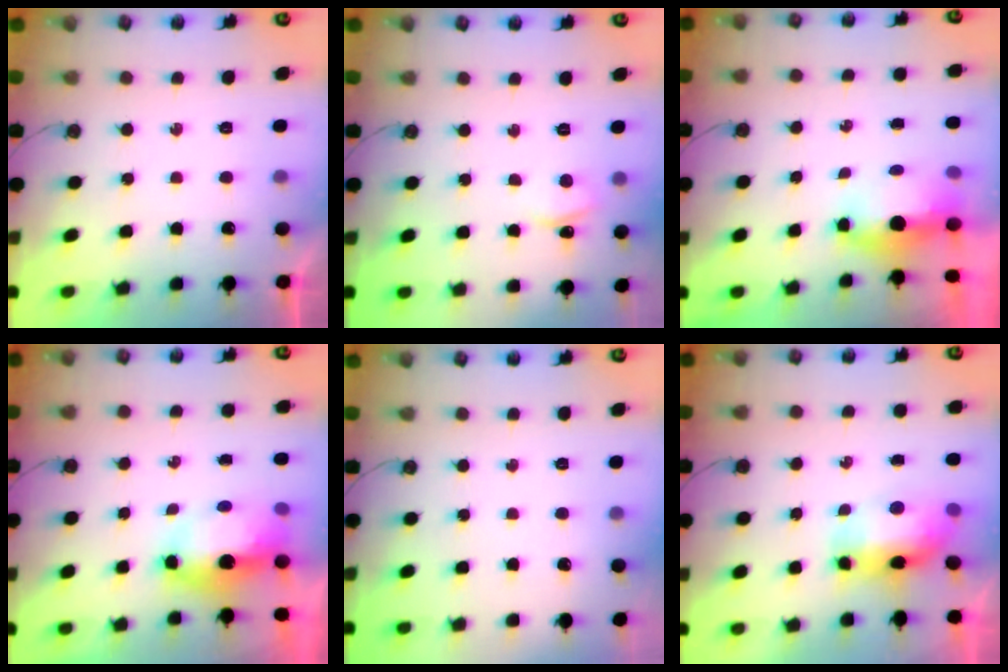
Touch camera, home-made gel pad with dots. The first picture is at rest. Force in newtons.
{"total": 2.9, "press": 2.8, "slide": 0.3}
{"total": 14.7, "press": 7.2, "slide": 12.8}
{"total": 7.3, "press": 7.2, "slide": 1.2}
{"total": 0.0}
{"total": 9.8, "press": 9.7, "slide": 1.9}